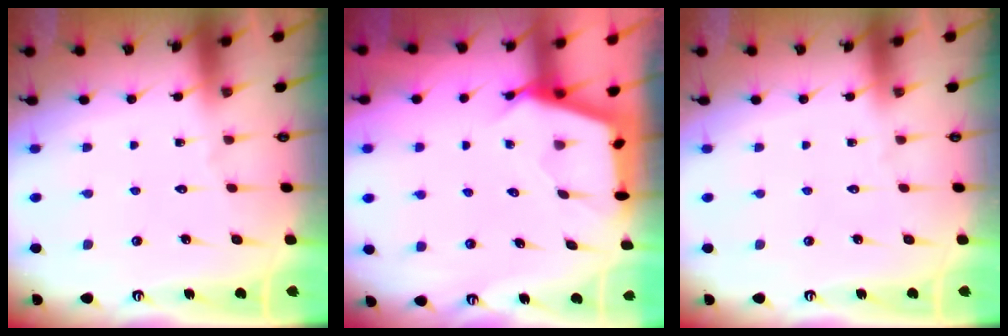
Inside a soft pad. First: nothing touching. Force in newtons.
{"total": 2.7, "press": 2.7, "slide": 0.3}
{"total": 0.0}